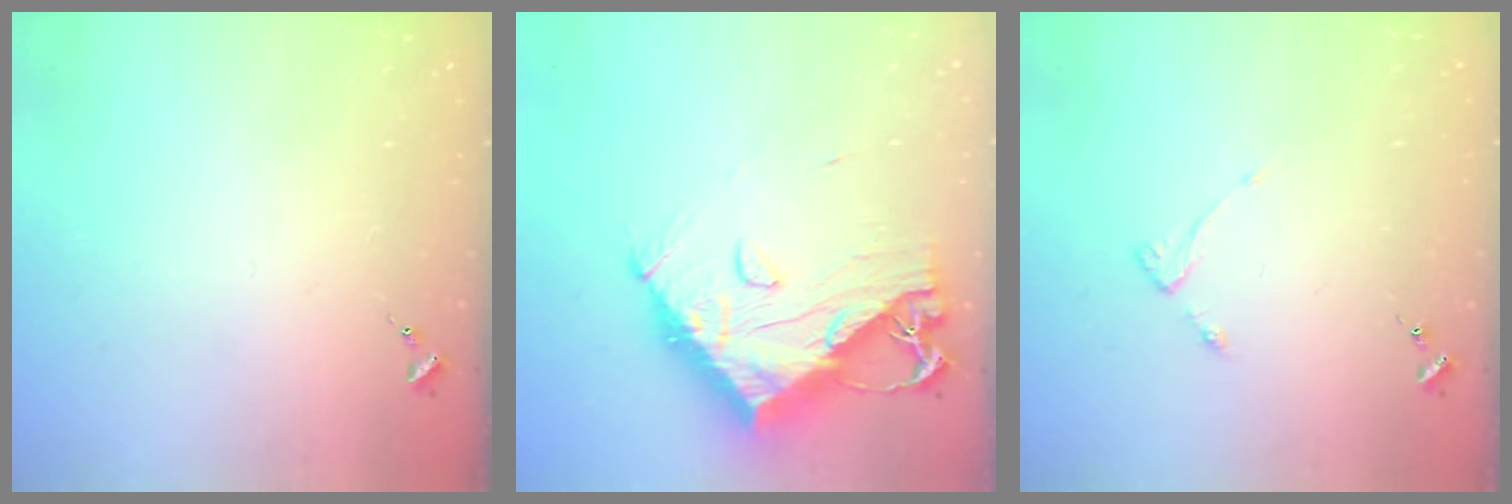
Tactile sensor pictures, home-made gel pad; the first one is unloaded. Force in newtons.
{"total": 15.8, "press": 15.7, "slide": 1.7}
{"total": 2.8, "press": 2.7, "slide": 0.5}